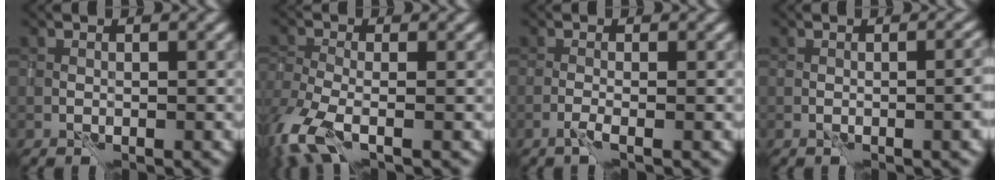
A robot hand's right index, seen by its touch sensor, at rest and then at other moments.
{"total": 5.4, "force": [-3.4, 2.3, 3.5], "torque": [-0.091, -0.021, -0.072]}
{"total": 0.7, "force": [-0.2, -0.1, 0.6], "torque": [-0.010, 0.001, -0.015]}
{"total": 4.4, "force": [-0.7, 1.8, 4.0], "torque": [-0.017, 0.008, -0.004]}